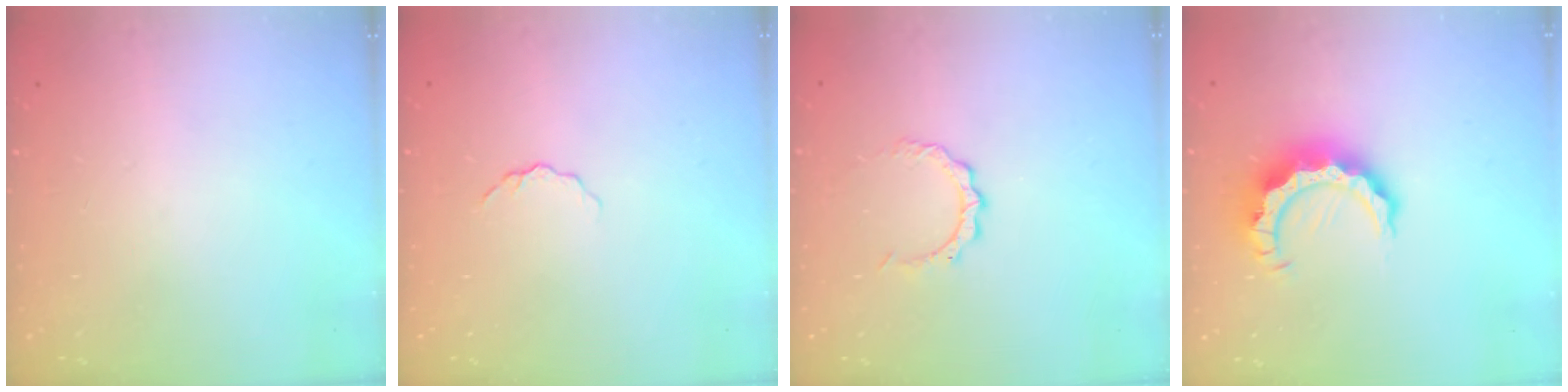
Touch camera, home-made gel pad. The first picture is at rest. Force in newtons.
{"total": 4.0, "press": 4.0, "slide": 0.4}
{"total": 2.9, "press": 2.9, "slide": 0.2}
{"total": 10.3, "press": 10.3, "slide": 0.7}